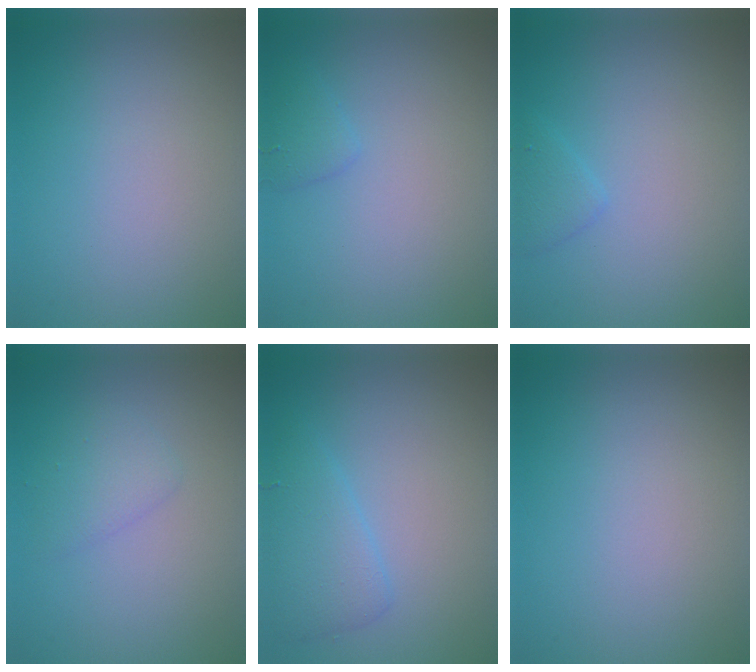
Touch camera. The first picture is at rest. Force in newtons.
{"total": 1.1, "press": 1.1, "slide": 0.1}
{"total": 1.2, "press": 1.2, "slide": 0.0}
{"total": 1.7, "press": 1.7, "slide": 0.1}
{"total": 2.9, "press": 2.9, "slide": 0.1}
{"total": 0.0}